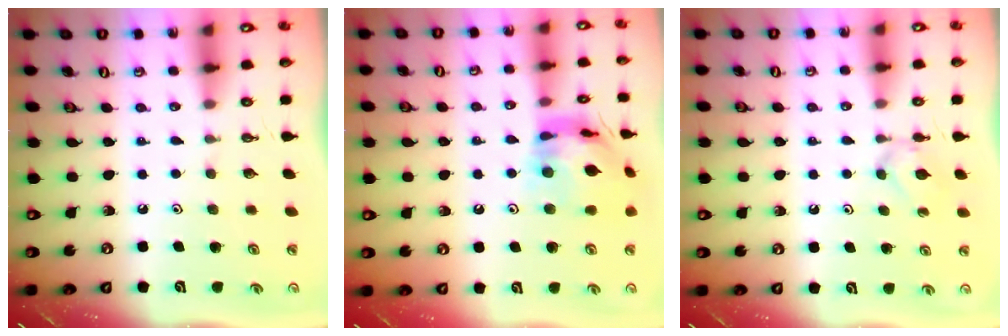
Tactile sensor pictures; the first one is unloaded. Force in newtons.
{"total": 14.5, "press": 14.4, "slide": 1.6}
{"total": 4.2, "press": 4.2, "slide": 0.5}